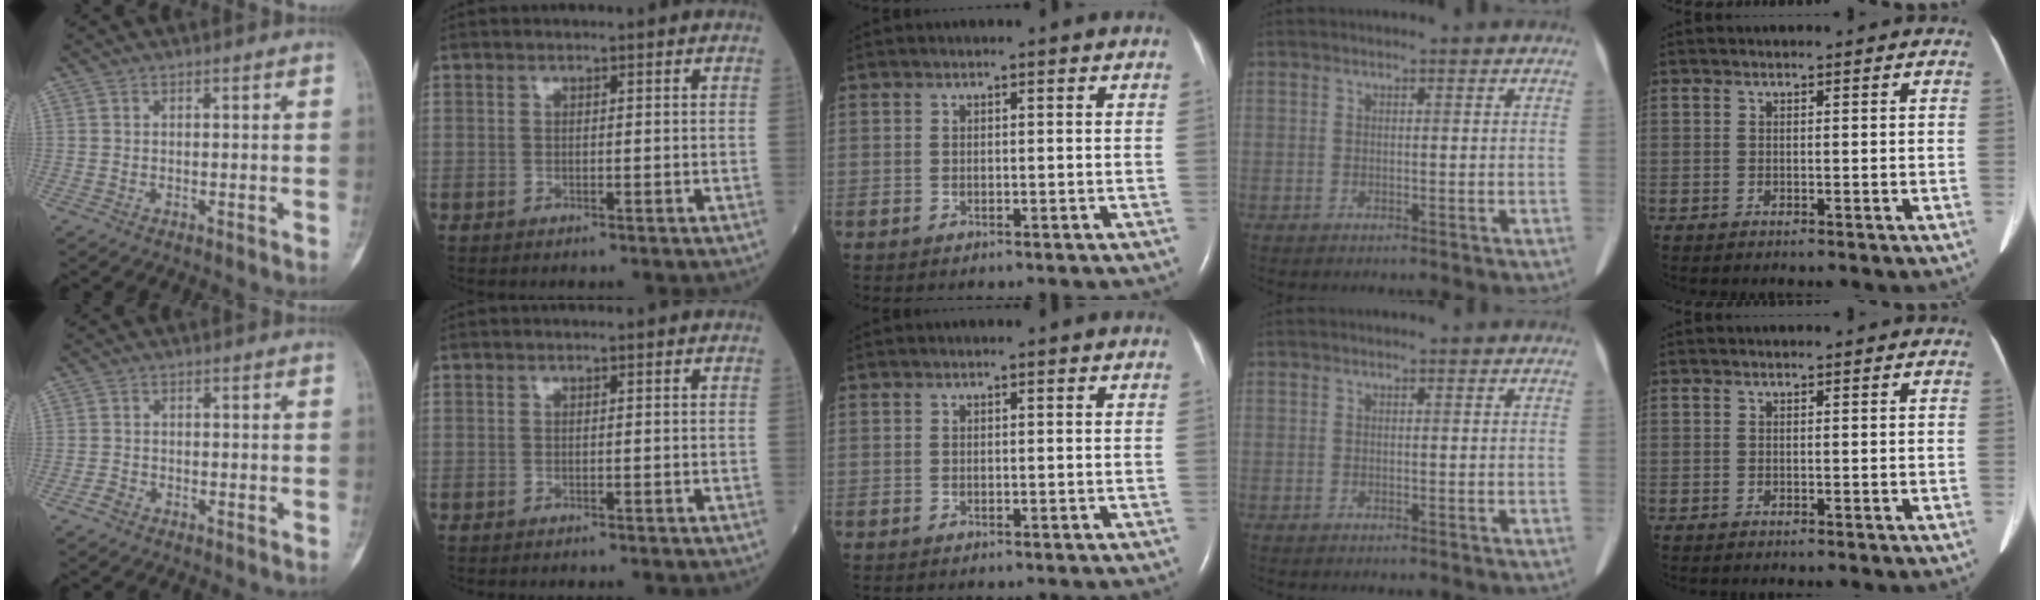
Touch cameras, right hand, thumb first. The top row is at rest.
{"thumb": {"total": 1.5, "force": [-1.0, 1.0, 0.4], "torque": [-0.007, 0.003, -0.024]}}